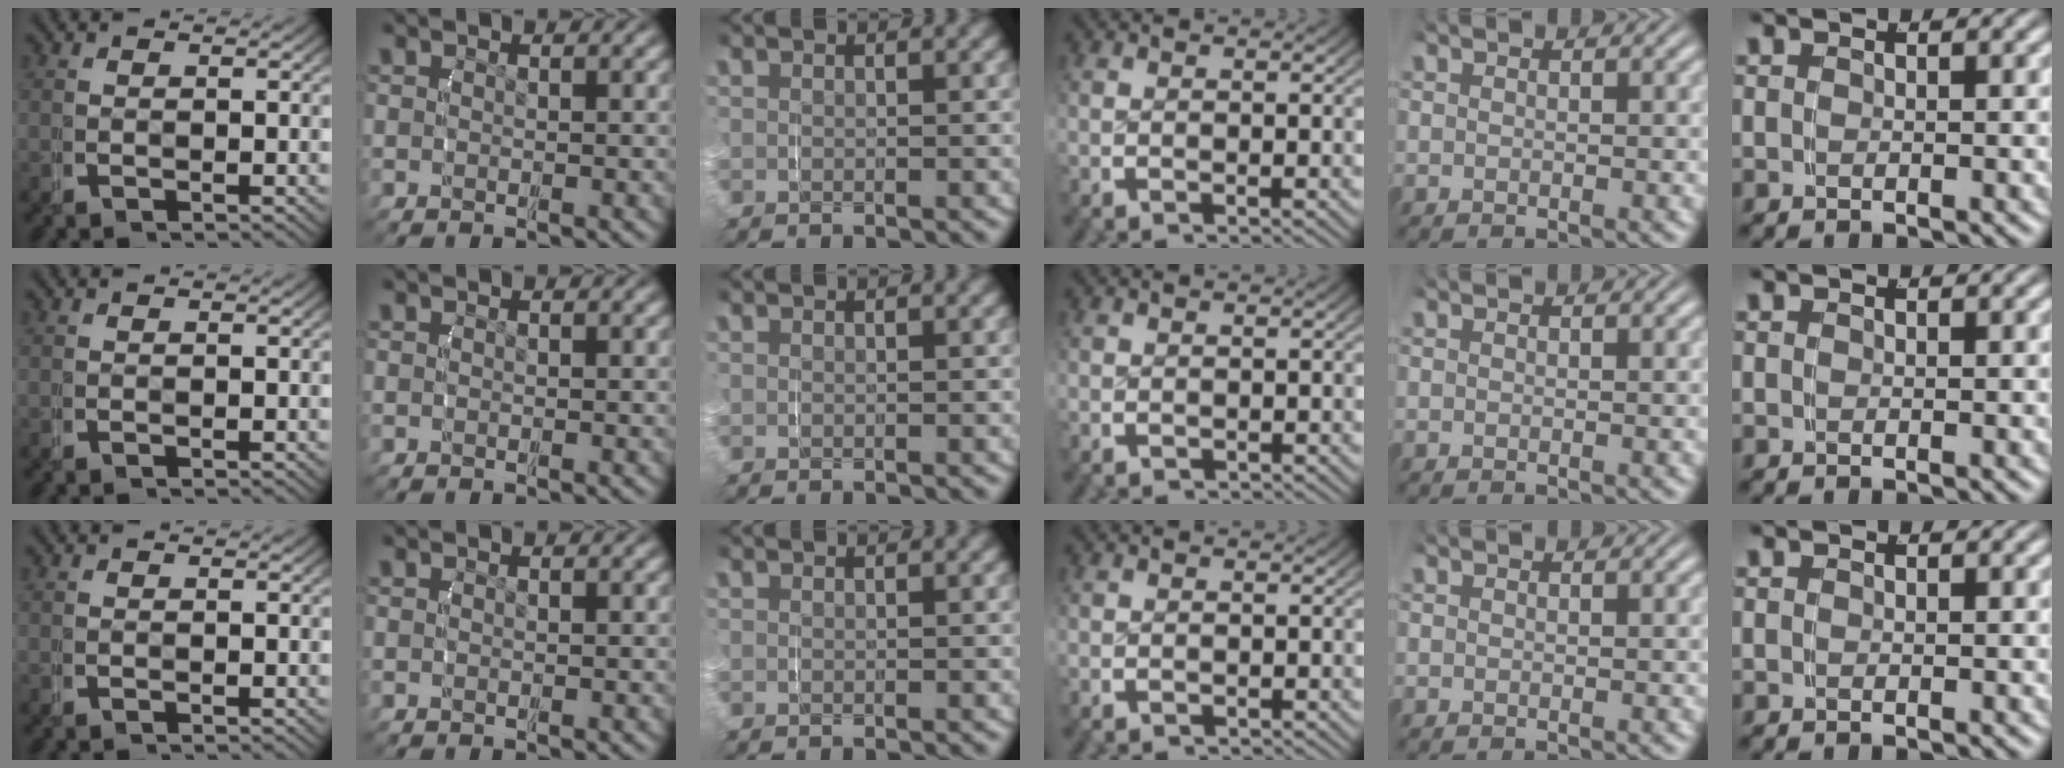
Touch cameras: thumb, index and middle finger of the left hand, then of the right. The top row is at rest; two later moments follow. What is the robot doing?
{"motion": "grasp_and_lifting", "object": "router"}